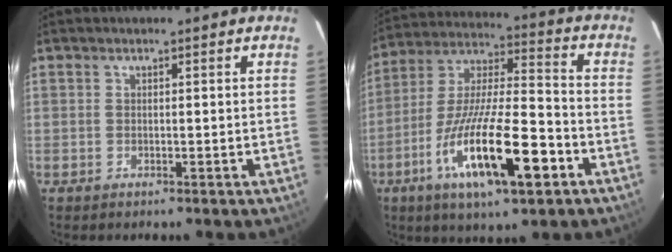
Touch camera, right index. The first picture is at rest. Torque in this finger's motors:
{"motor_torque": [1.18, -0.96, 1.05, 0.21]}